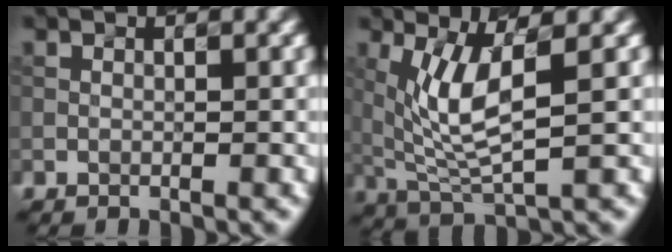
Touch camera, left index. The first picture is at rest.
{"total": 5.3, "force": [1.2, 1.4, 5.0], "torque": [-0.117, -0.011, 0.043]}